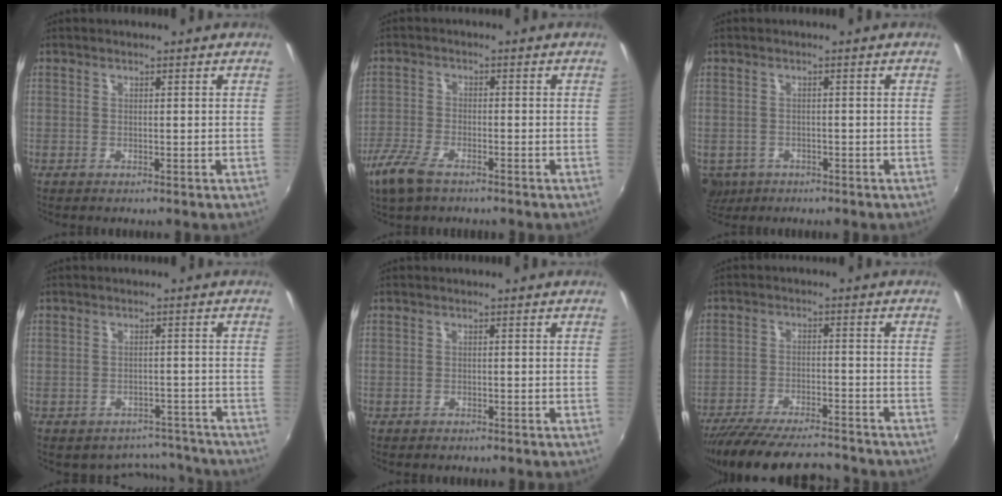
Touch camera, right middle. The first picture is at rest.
{"total": 7.6, "force": [-5.3, 3.0, 4.6], "torque": [-0.123, -0.018, -0.108]}
{"total": 7.6, "force": [-3.6, 5.8, 3.4], "torque": [-0.087, -0.021, -0.049]}
{"total": 6.6, "force": [-5.4, 3.8, 0.1], "torque": [0.002, 0.030, -0.058]}
{"total": 0.9, "force": [-0.7, 0.5, 0.1], "torque": [-0.007, -0.002, -0.012]}
{"total": 16.9, "force": [-14.9, 3.4, 7.3], "torque": [-0.154, -0.025, -0.233]}